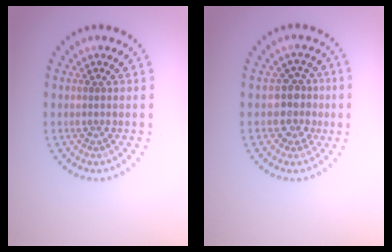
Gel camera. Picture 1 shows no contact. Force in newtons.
{"total": 2.4, "press": 2.1, "slide": 1.1}